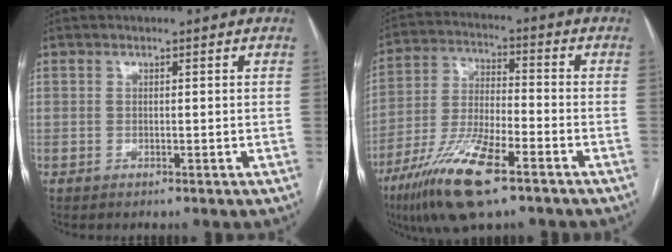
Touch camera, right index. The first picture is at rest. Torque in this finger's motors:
{"motor_torque": [0.10, -0.06, 0.07, -0.01]}